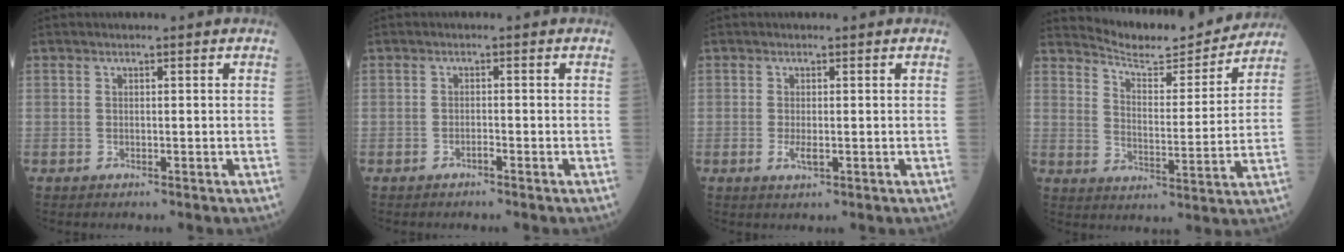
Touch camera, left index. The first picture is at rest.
{"total": 0.7, "force": [-0.7, 0.0, 0.3], "torque": [-0.006, -0.002, -0.013]}
{"total": 1.5, "force": [-0.2, 0.5, 1.4], "torque": [-0.030, -0.006, -0.002]}
{"total": 12.8, "force": [12.5, 1.3, 2.2], "torque": [-0.039, -0.013, 0.179]}